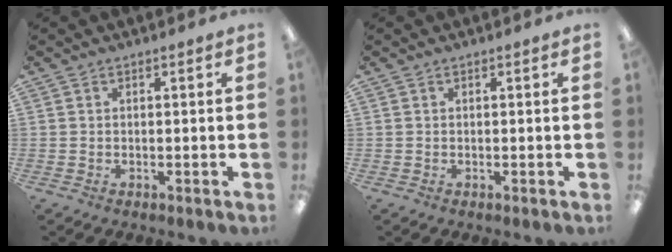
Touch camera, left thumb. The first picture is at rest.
{"total": 0.0}